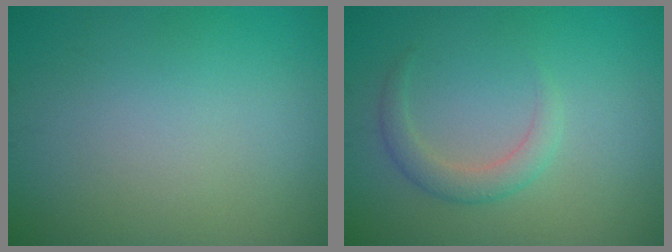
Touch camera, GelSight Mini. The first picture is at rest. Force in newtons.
{"total": 2.1, "press": 2.0, "slide": 0.2}